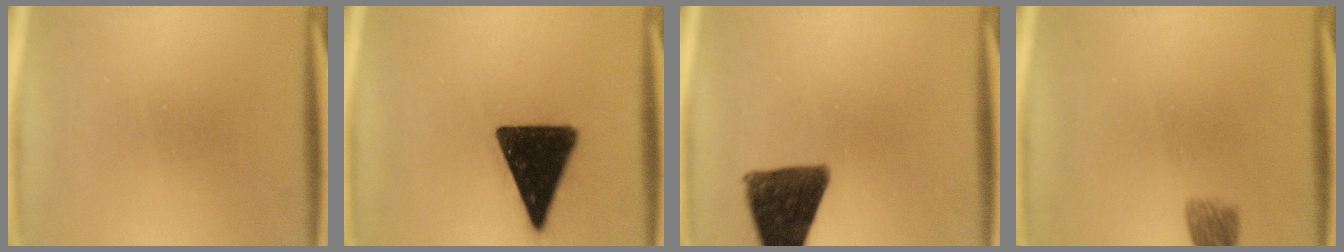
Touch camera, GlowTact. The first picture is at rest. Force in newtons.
{"total": 17.4}
{"total": 12.5}
{"total": 4.5}